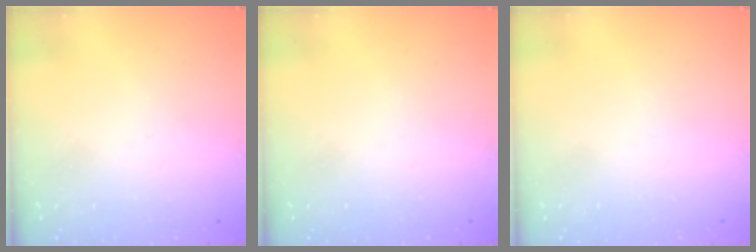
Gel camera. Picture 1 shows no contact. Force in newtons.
{"total": 0.0}
{"total": 1.6, "press": 1.6, "slide": 0.1}